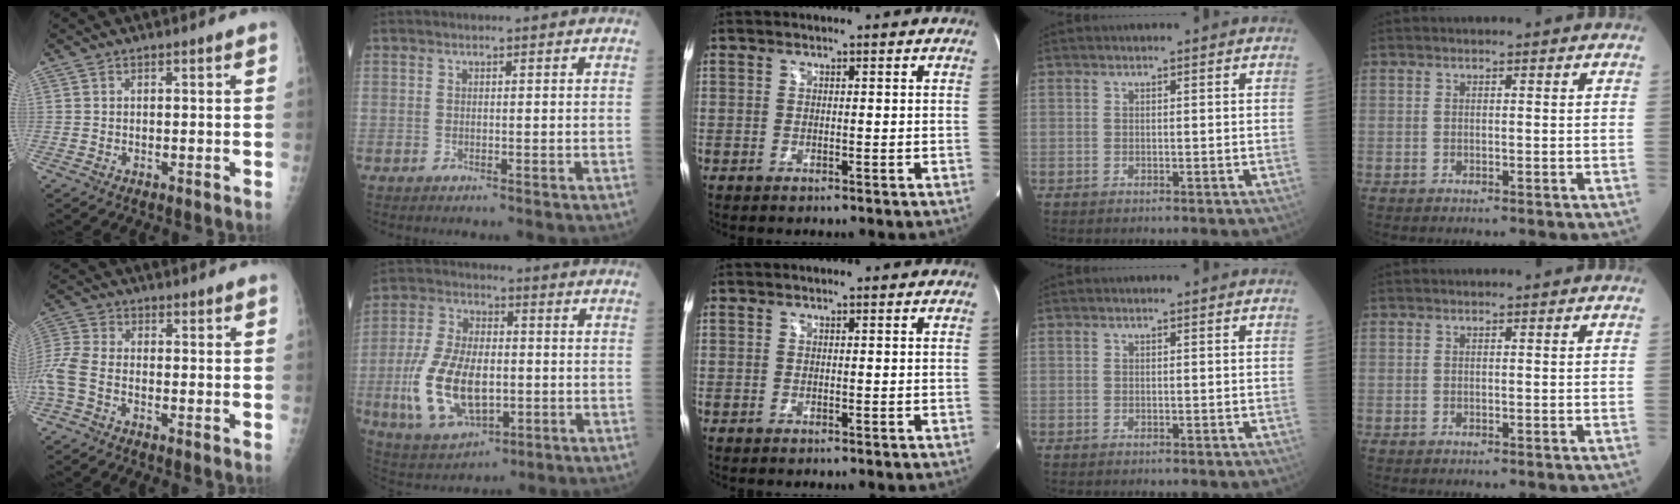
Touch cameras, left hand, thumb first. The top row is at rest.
{"thumb": {"total": 8.5, "force": [-2.8, 4.7, 6.5], "torque": [-0.166, 0.013, -0.065]}, "index": {"total": 14.4, "force": [-2.6, 7.7, 11.9], "torque": [-0.256, 0.002, -0.037]}}